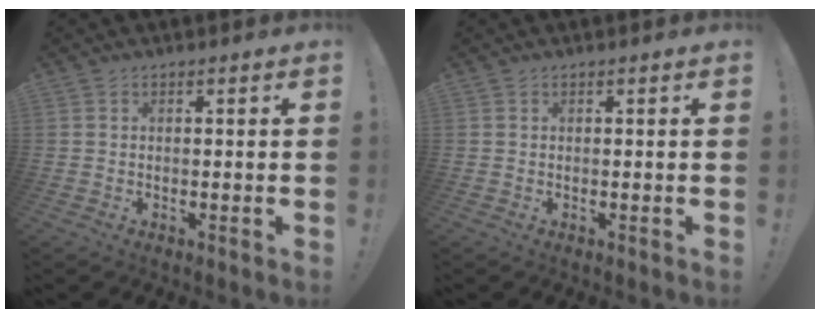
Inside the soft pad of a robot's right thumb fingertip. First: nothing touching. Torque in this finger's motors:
{"motor_torque": [-0.03, 0.03, -0.02, 0.03, 0.00]}